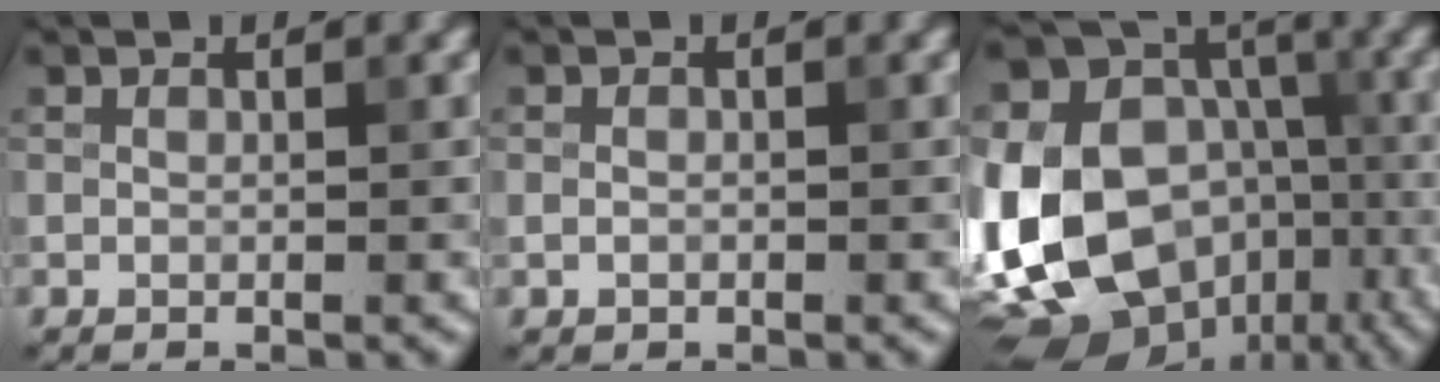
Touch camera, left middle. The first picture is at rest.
{"total": 0.7, "force": [-0.2, 0.5, 0.4], "torque": [-0.007, -0.001, -0.005]}
{"total": 17.2, "force": [-3.7, 13.0, 10.7], "torque": [-0.236, -0.013, -0.055]}